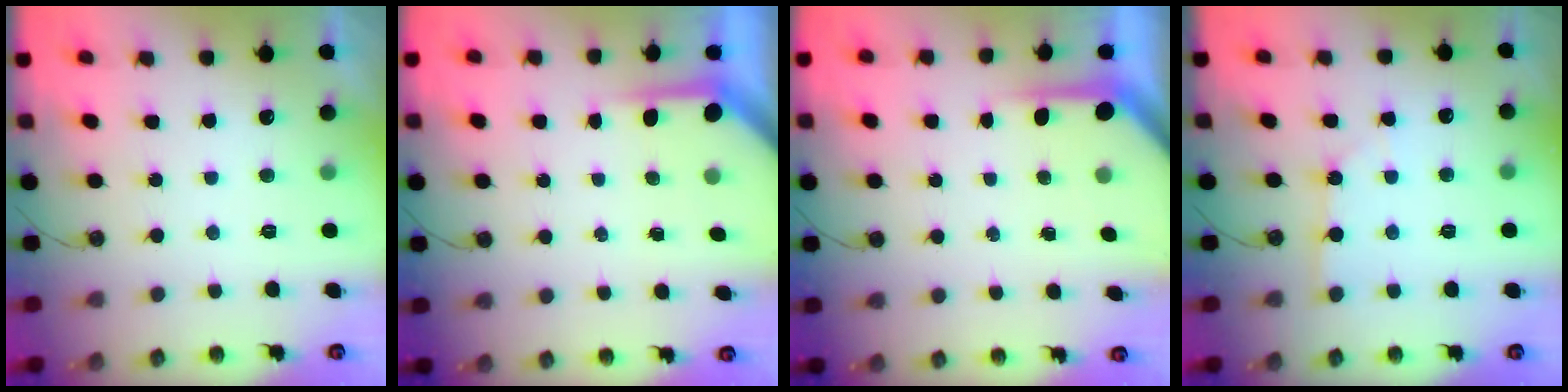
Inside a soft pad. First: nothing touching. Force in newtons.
{"total": 3.9, "press": 3.9, "slide": 0.4}
{"total": 3.8, "press": 3.8, "slide": 0.3}
{"total": 1.9, "press": 1.9, "slide": 0.1}